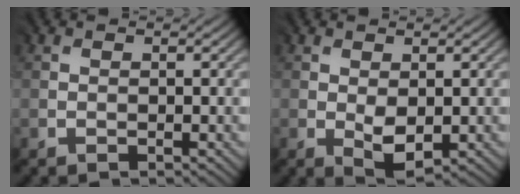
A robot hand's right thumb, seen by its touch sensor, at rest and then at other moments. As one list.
[{"total": 3.1, "force": [-0.2, 1.8, 2.5], "torque": [-0.055, -0.006, 0.002]}]